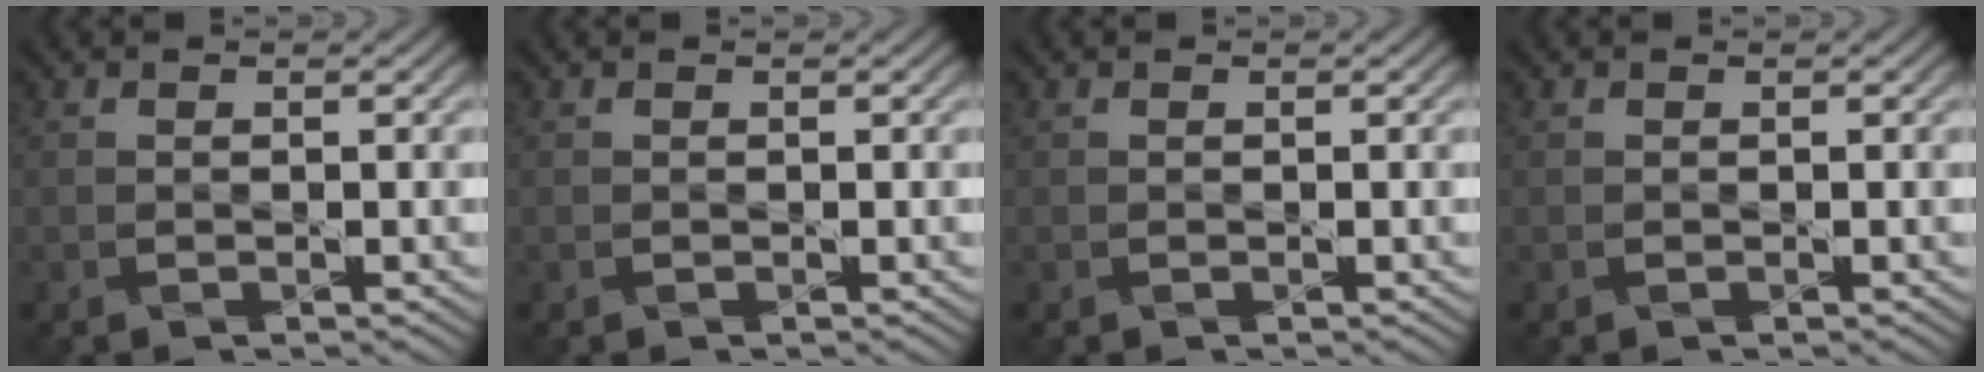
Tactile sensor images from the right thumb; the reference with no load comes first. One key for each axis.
{"total": 0.0}
{"total": 0.0}
{"total": 0.0}